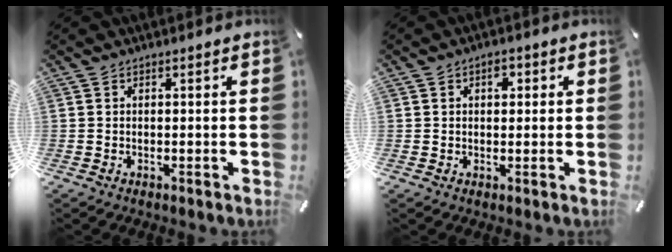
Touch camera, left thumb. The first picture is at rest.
{"total": 2.9, "force": [0.8, 2.1, 1.8], "torque": [-0.006, -0.003, 0.003]}